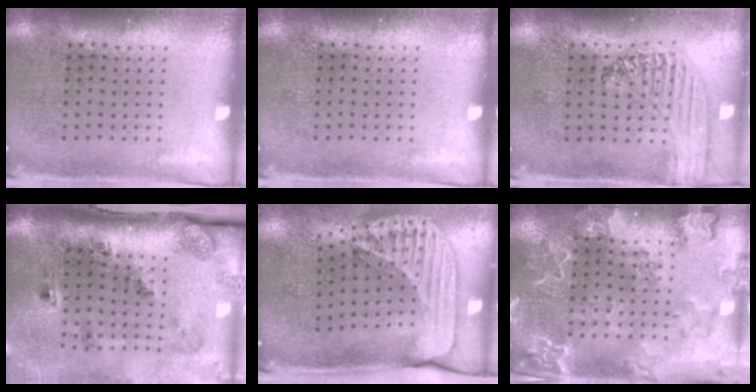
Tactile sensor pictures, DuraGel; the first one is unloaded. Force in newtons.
{"total": 0.0}
{"total": 1.2, "press": 1.2, "slide": 0.1}
{"total": 2.4, "press": 1.7, "slide": 1.8}
{"total": 2.6, "press": 1.8, "slide": 1.8}
{"total": 2.7, "press": 2.6, "slide": 0.8}